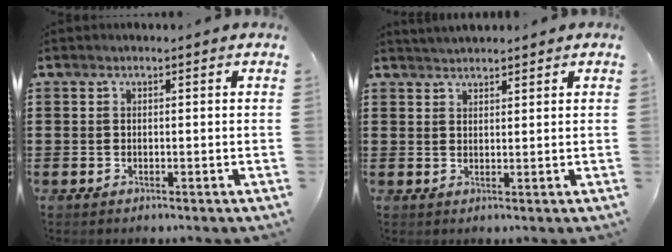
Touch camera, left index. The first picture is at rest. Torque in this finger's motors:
{"motor_torque": [1.34, -0.80, 0.23, 0.10]}